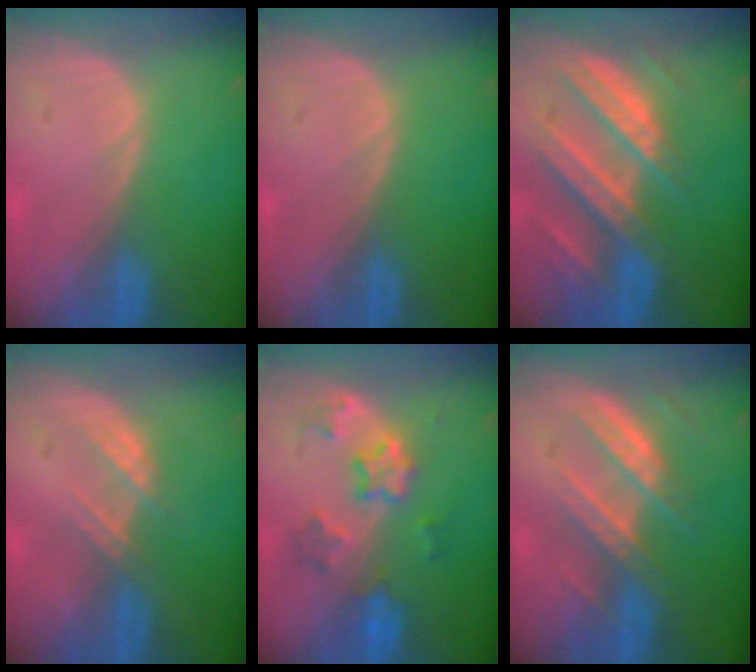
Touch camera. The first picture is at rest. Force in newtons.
{"total": 0.0}
{"total": 10.6, "press": 9.4, "slide": 5.0}
{"total": 2.7, "press": 2.7, "slide": 0.3}
{"total": 6.4, "press": 6.1, "slide": 1.7}
{"total": 7.1, "press": 6.9, "slide": 1.8}